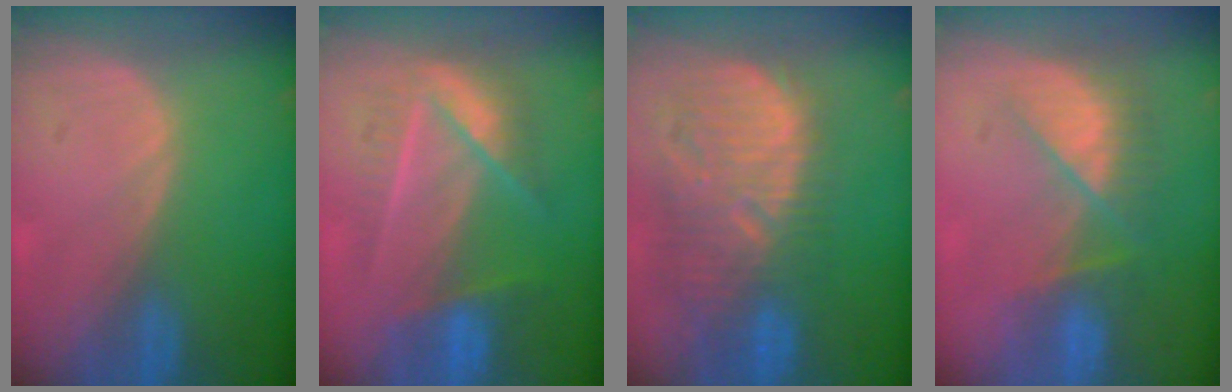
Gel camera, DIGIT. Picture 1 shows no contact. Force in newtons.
{"total": 7.3, "press": 7.3, "slide": 0.2}
{"total": 12.5, "press": 11.2, "slide": 5.6}
{"total": 8.0, "press": 7.1, "slide": 3.6}